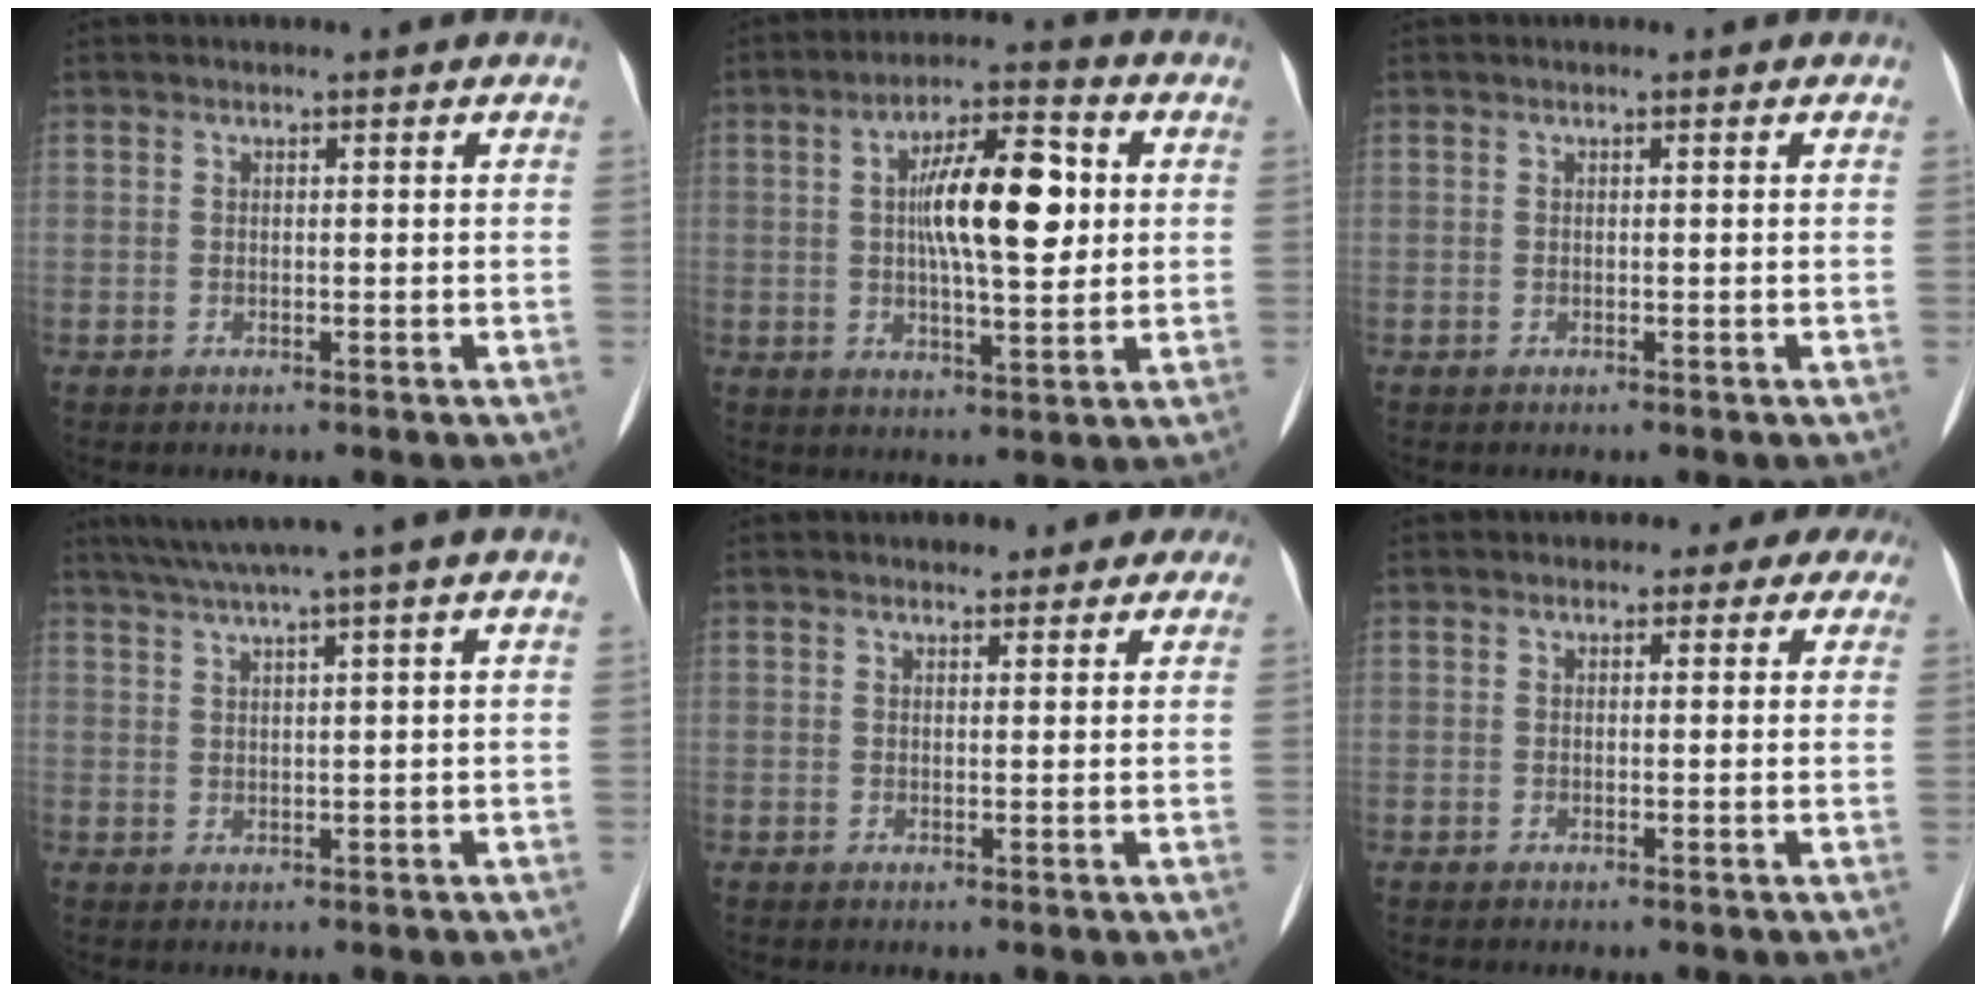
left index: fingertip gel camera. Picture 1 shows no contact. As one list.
[{"total": 11.6, "force": [1.8, 3.4, 11.0], "torque": [-0.189, 0.021, 0.027]}, {"total": 0.0}, {"total": 5.7, "force": [4.1, -1.7, 3.5], "torque": [-0.059, 0.019, 0.075]}, {"total": 3.9, "force": [3.1, 2.0, 1.4], "torque": [-0.003, 0.011, 0.030]}, {"total": 3.9, "force": [2.9, 2.6, 0.5], "torque": [0.012, 0.002, 0.015]}]